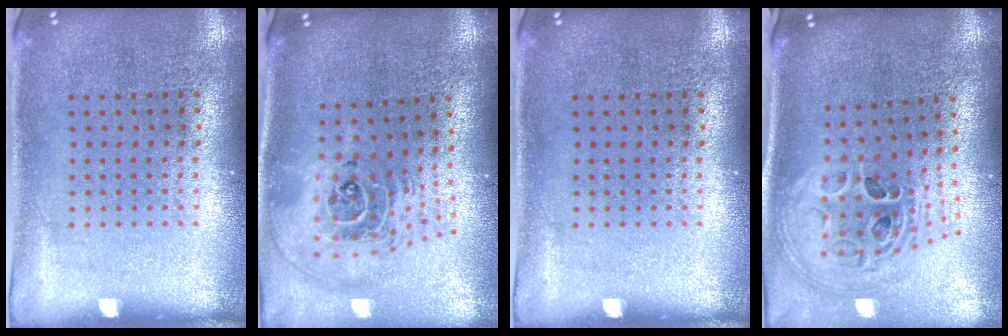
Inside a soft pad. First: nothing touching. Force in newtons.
{"total": 2.5, "press": 1.7, "slide": 1.8}
{"total": 0.0}
{"total": 2.1, "press": 1.6, "slide": 1.3}